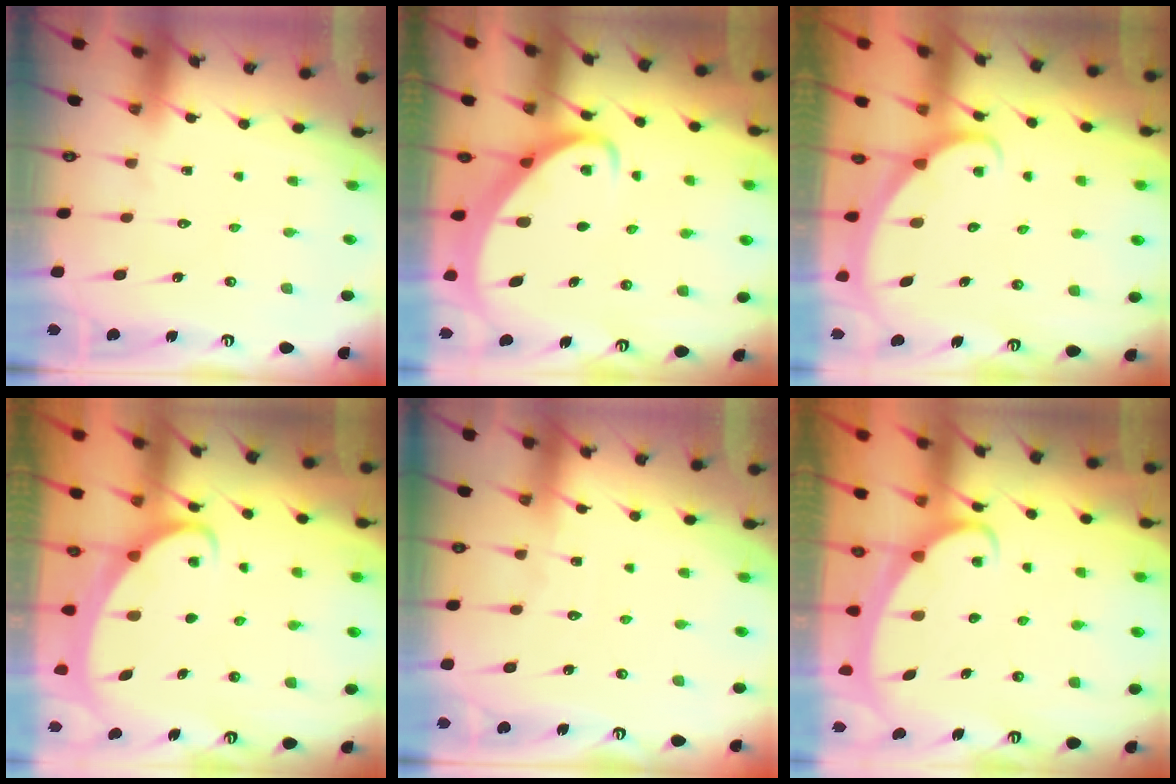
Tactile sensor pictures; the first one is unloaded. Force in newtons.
{"total": 2.8, "press": 2.8, "slide": 0.3}
{"total": 1.9, "press": 1.9, "slide": 0.0}
{"total": 2.2, "press": 2.1, "slide": 0.3}
{"total": 3.1, "press": 3.0, "slide": 0.3}
{"total": 2.3, "press": 2.3, "slide": 0.3}